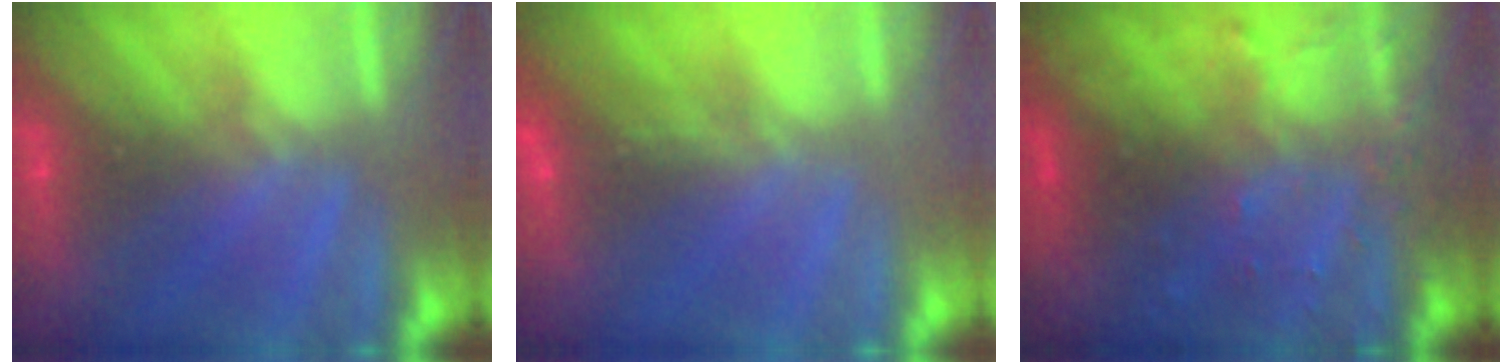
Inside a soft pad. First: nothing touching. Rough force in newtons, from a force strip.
{"total": 1.1}
{"total": 7.3}